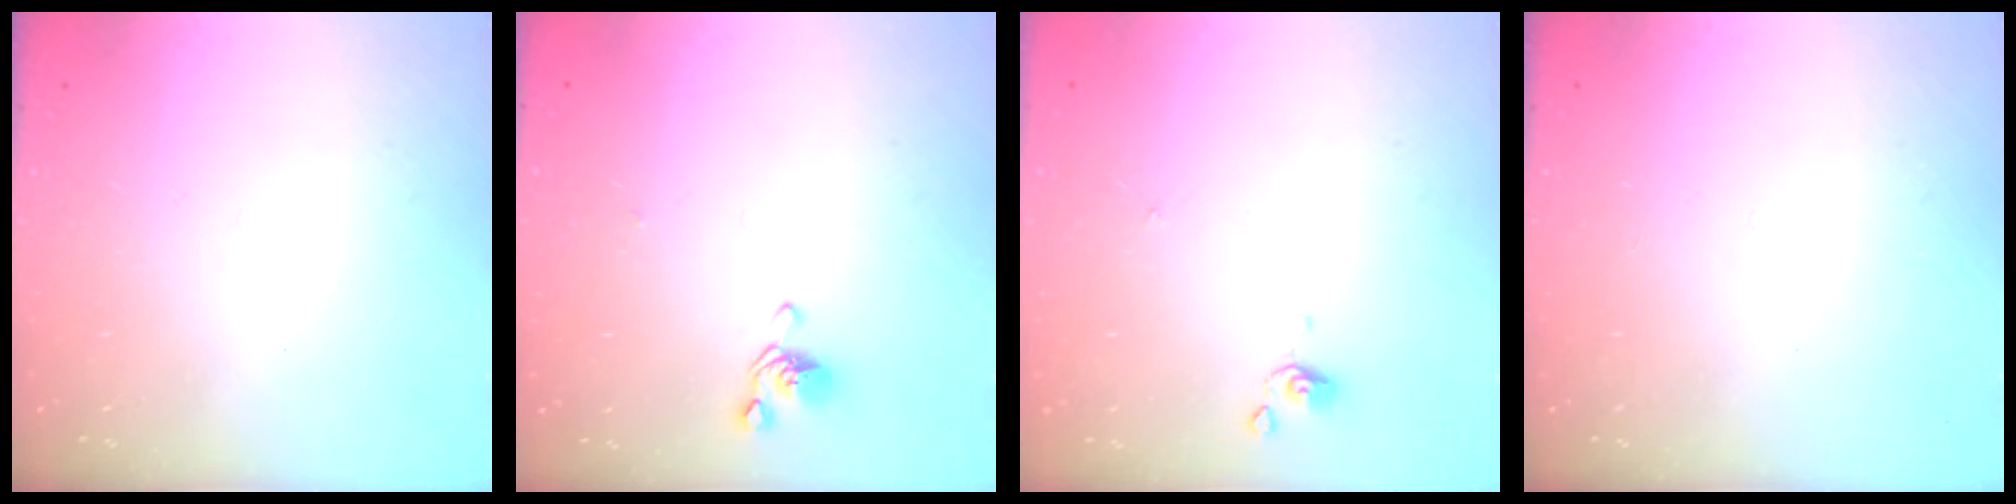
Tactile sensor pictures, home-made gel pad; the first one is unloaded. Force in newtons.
{"total": 0.0}
{"total": 0.0}
{"total": 0.0}